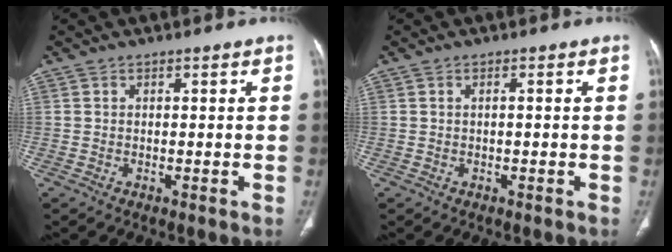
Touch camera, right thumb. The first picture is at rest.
{"total": 0.7, "force": [-0.1, 0.2, 0.6], "torque": [-0.015, 0.001, -0.002]}